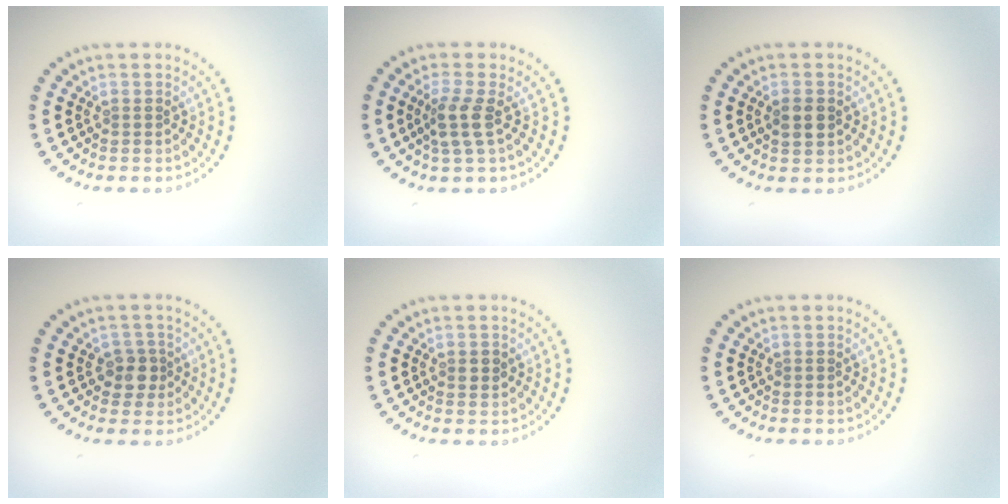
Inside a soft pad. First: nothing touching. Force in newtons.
{"total": 2.4, "press": 1.8, "slide": 1.5}
{"total": 1.9, "press": 1.9, "slide": 0.2}
{"total": 2.1, "press": 1.7, "slide": 1.1}
{"total": 1.1, "press": 1.1, "slide": 0.0}
{"total": 0.0}